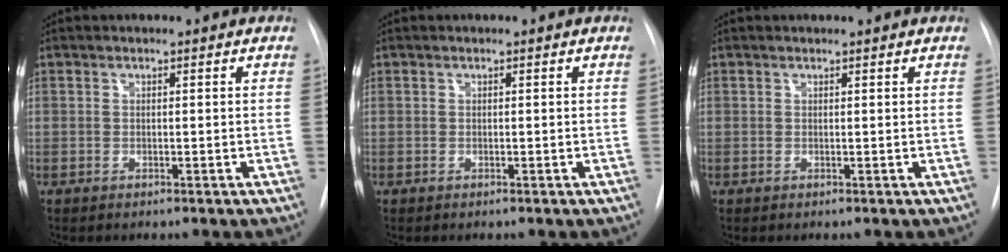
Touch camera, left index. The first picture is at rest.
{"total": 0.0}
{"total": 0.8, "force": [0.7, -0.1, 0.3], "torque": [-0.008, 0.007, 0.015]}